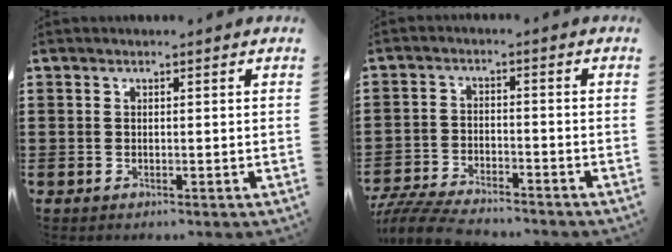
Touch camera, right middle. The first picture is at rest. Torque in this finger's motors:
{"motor_torque": [1.20, -0.94, 0.15, 0.12]}